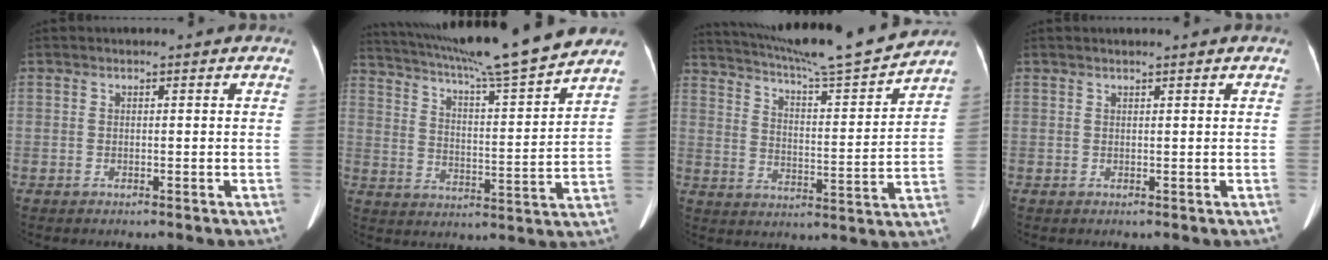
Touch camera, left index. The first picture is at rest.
{"total": 21.3, "force": [18.5, -0.2, 10.5], "torque": [-0.182, -0.008, 0.279]}
{"total": 19.5, "force": [17.8, -0.4, 7.9], "torque": [-0.138, -0.026, 0.264]}
{"total": 0.8, "force": [0.7, -0.1, 0.4], "torque": [-0.007, 0.007, 0.014]}